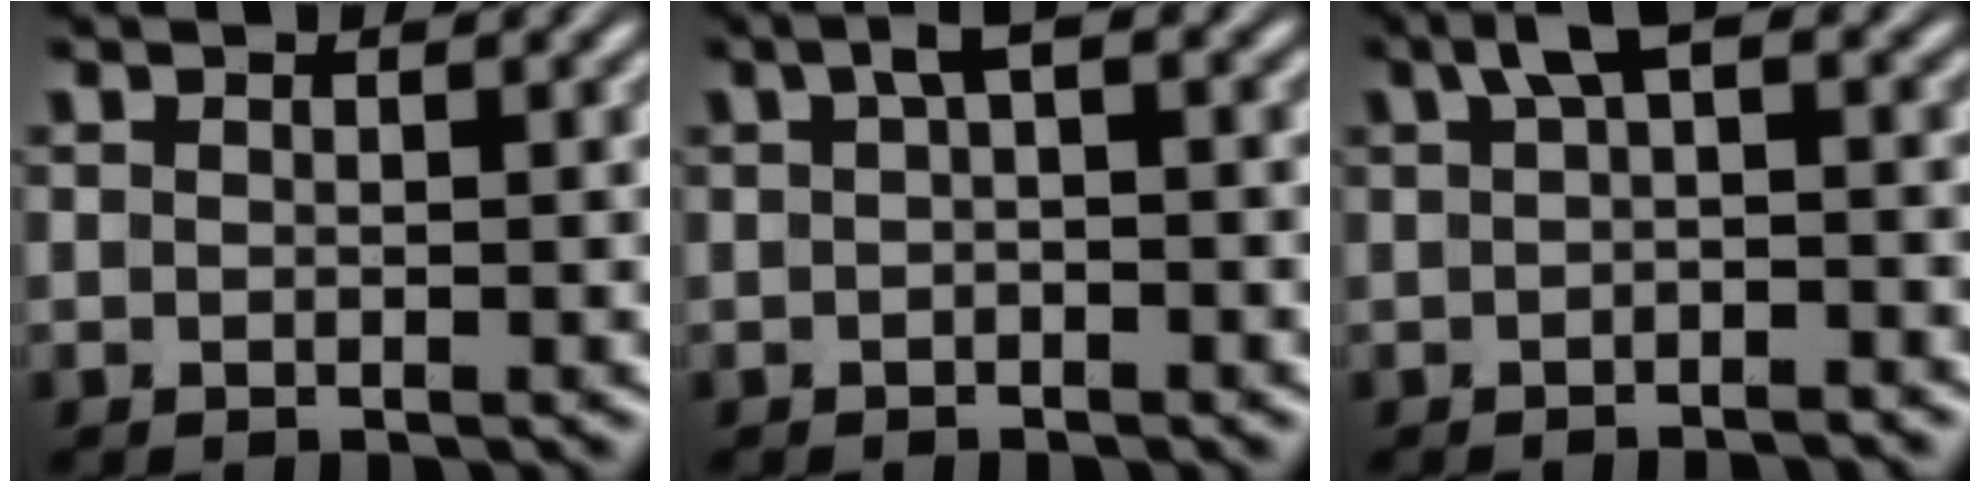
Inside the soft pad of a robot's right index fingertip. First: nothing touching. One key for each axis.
{"total": 2.0, "fx": 0.6, "fy": 0.3, "fz": 1.9, "tx": -0.031, "ty": 0.006, "tz": 0.010}
{"total": 3.0, "fx": 0.4, "fy": 0.5, "fz": 2.9, "tx": -0.051, "ty": 0.009, "tz": 0.003}